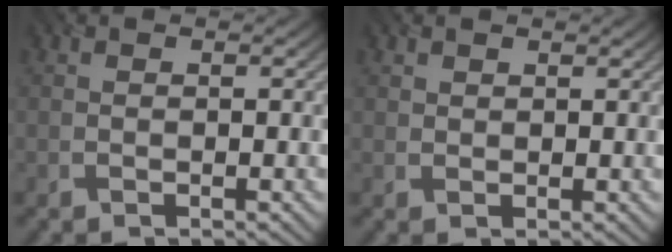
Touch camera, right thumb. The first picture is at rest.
{"total": 1.1, "force": [0.9, 0.6, 0.2], "torque": [-0.006, -0.001, 0.020]}